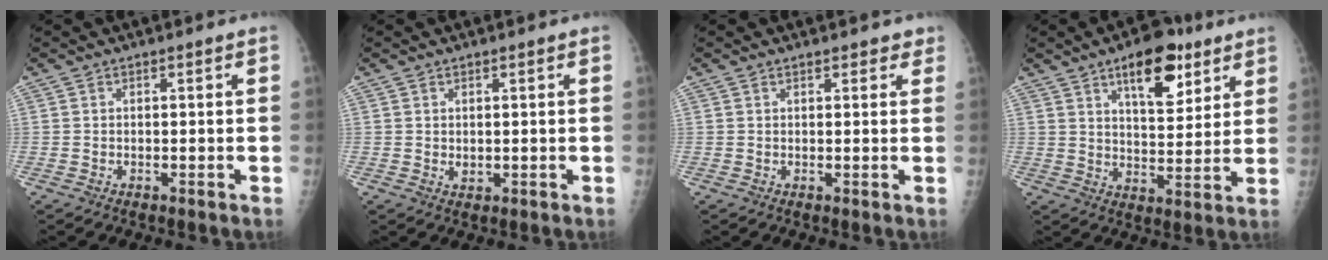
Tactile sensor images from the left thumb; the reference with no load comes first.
{"total": 1.2, "force": [0.4, 0.9, 0.7], "torque": [-0.008, -0.005, 0.010]}
{"total": 2.1, "force": [1.6, 1.1, 0.6], "torque": [0.016, -0.004, 0.014]}
{"total": 12.7, "force": [7.3, 5.8, 8.7], "torque": [-0.096, -0.036, 0.111]}